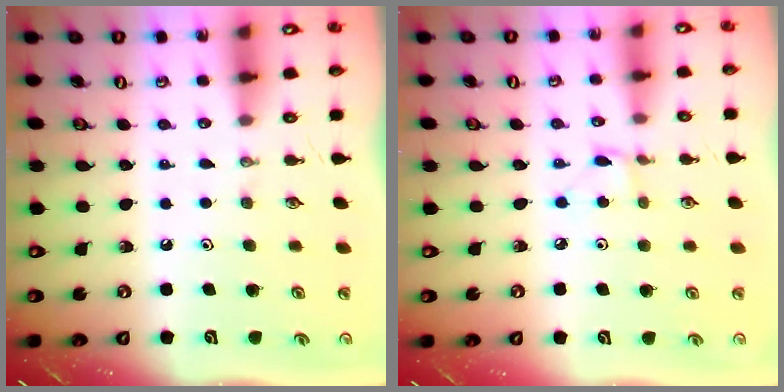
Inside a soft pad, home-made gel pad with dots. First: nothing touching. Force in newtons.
{"total": 2.0, "press": 2.0, "slide": 0.2}